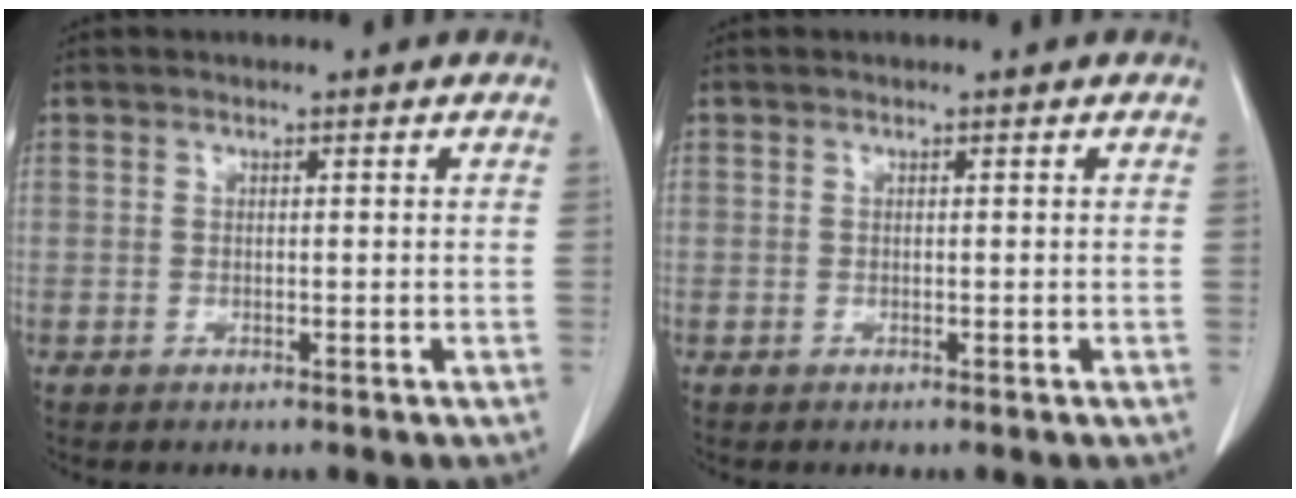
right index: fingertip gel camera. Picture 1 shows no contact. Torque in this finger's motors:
{"motor_torque": [0.00, 0.00, 0.00, 0.00]}